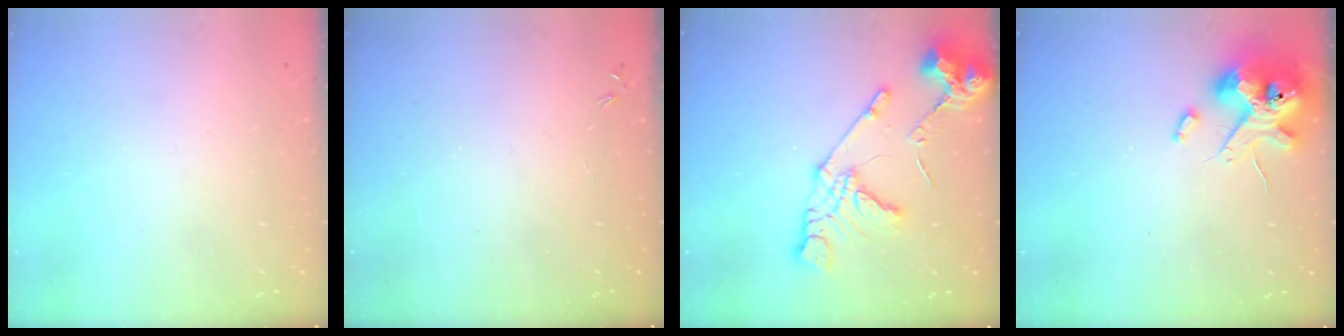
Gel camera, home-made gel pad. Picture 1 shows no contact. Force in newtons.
{"total": 0.0}
{"total": 15.0, "press": 14.9, "slide": 1.9}
{"total": 12.9, "press": 12.7, "slide": 2.2}